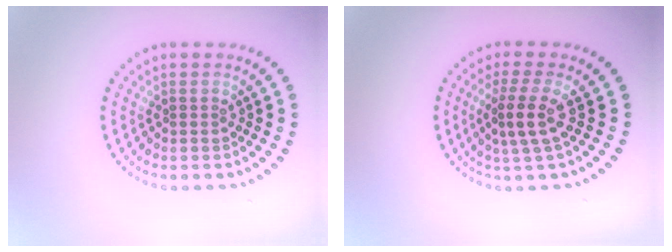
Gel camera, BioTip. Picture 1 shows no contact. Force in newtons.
{"total": 3.0, "press": 2.4, "slide": 1.8}